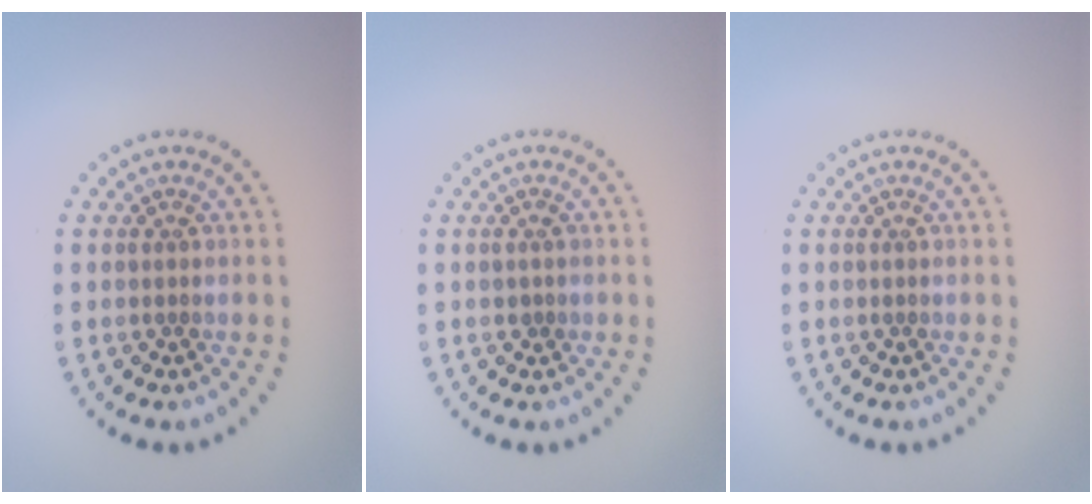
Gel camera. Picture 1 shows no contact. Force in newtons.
{"total": 0.7, "press": 0.7, "slide": 0.2}
{"total": 0.0}